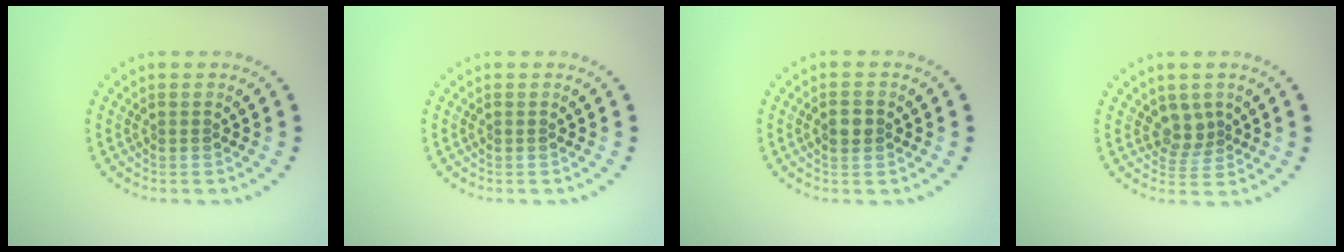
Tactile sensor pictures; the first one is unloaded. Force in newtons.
{"total": 0.0}
{"total": 1.6, "press": 1.6, "slide": 0.1}
{"total": 2.3, "press": 1.7, "slide": 1.4}